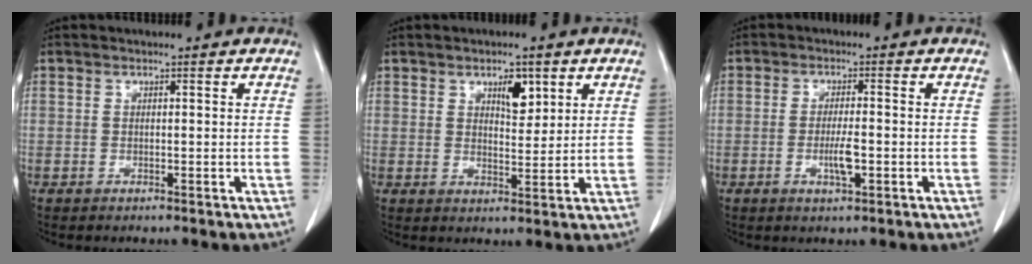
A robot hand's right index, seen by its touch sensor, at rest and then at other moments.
{"total": 4.4, "force": [2.4, 1.8, 3.2], "torque": [-0.050, -0.003, 0.041]}
{"total": 3.7, "force": [-1.0, 0.6, 3.5], "torque": [-0.069, -0.004, -0.016]}